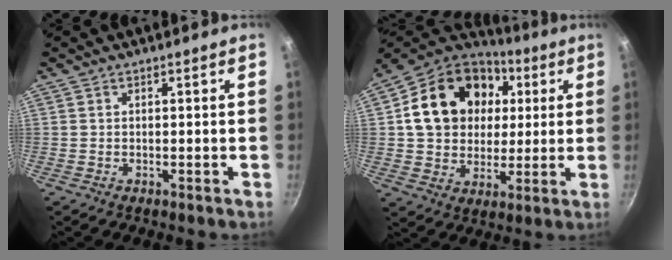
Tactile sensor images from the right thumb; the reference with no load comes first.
{"total": 21.0, "force": [4.6, 16.7, 11.9], "torque": [-0.193, 0.019, 0.076]}